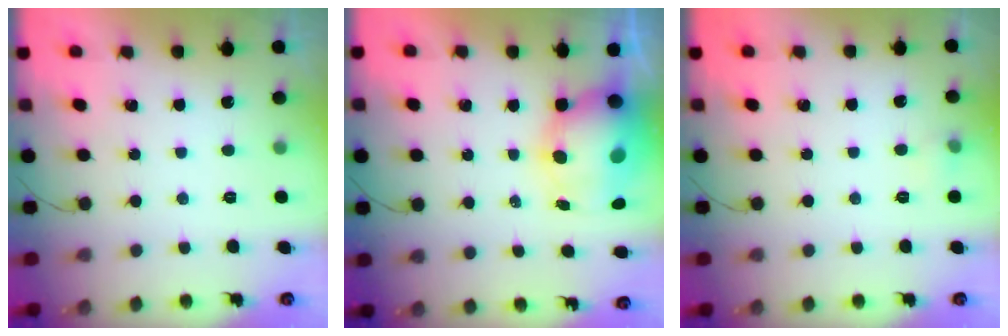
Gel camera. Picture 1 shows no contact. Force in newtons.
{"total": 11.8, "press": 11.5, "slide": 2.7}
{"total": 4.3, "press": 4.0, "slide": 1.5}